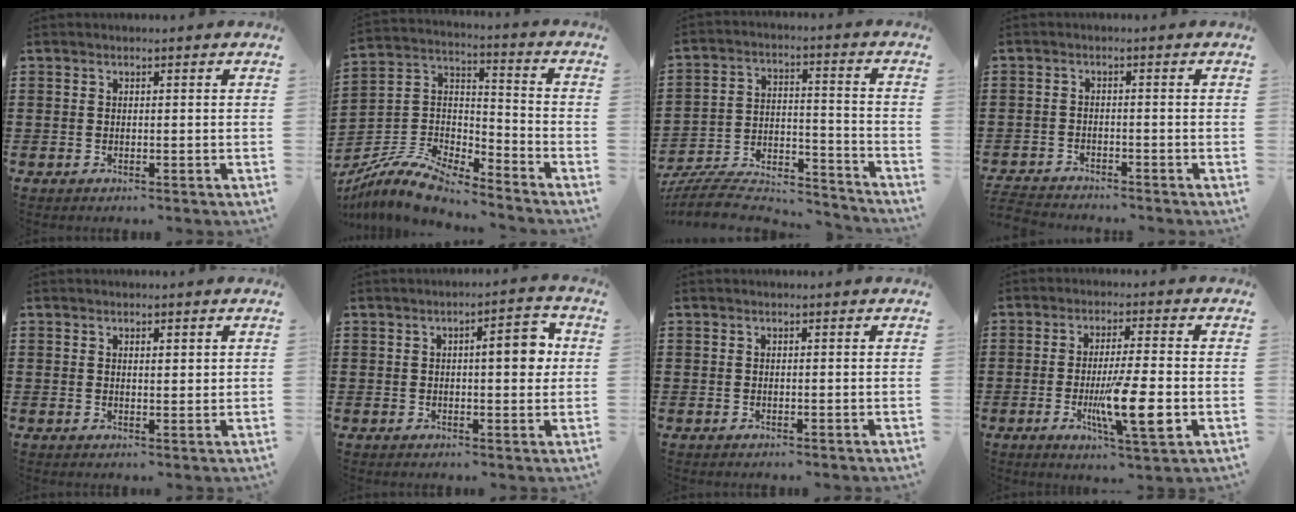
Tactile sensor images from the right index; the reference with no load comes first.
{"total": 9.4, "force": [-8.4, 2.1, 3.6], "torque": [-0.086, 0.012, -0.170]}
{"total": 7.9, "force": [-7.4, 1.7, 2.4], "torque": [-0.048, 0.005, -0.147]}
{"total": 2.5, "force": [-2.5, 0.2, -0.1], "torque": [-0.004, -0.001, -0.055]}
{"total": 1.1, "force": [0.6, 0.5, 0.8], "torque": [-0.016, 0.005, 0.010]}
{"total": 5.4, "force": [0.9, 1.6, 5.1], "torque": [-0.065, -0.003, 0.003]}
{"total": 0.0}
{"total": 10.8, "force": [-2.5, 2.0, 10.3], "torque": [-0.185, -0.012, -0.040]}